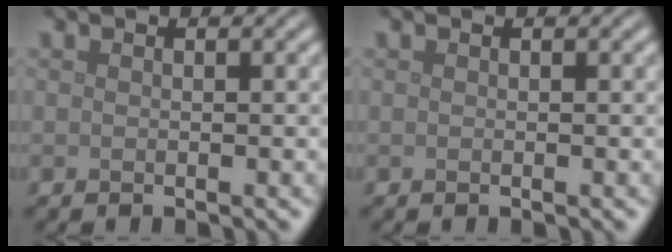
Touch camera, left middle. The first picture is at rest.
{"total": 0.0}